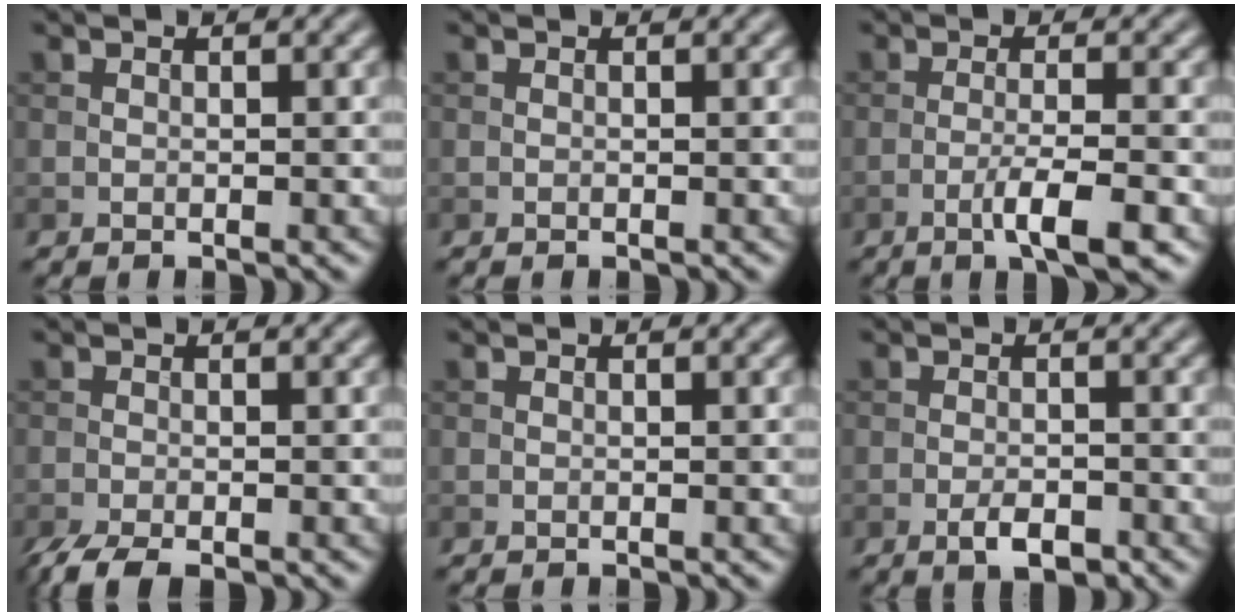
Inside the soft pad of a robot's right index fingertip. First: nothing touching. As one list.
[{"total": 0.0}, {"total": 4.1, "force": [-1.9, 0.6, 3.6], "torque": [-0.061, 0.006, -0.037]}, {"total": 3.1, "force": [-2.3, 0.7, 1.9], "torque": [-0.039, -0.009, -0.046]}, {"total": 0.0}, {"total": 2.4, "force": [-1.3, 0.9, 1.8], "torque": [-0.029, -0.001, -0.024]}]